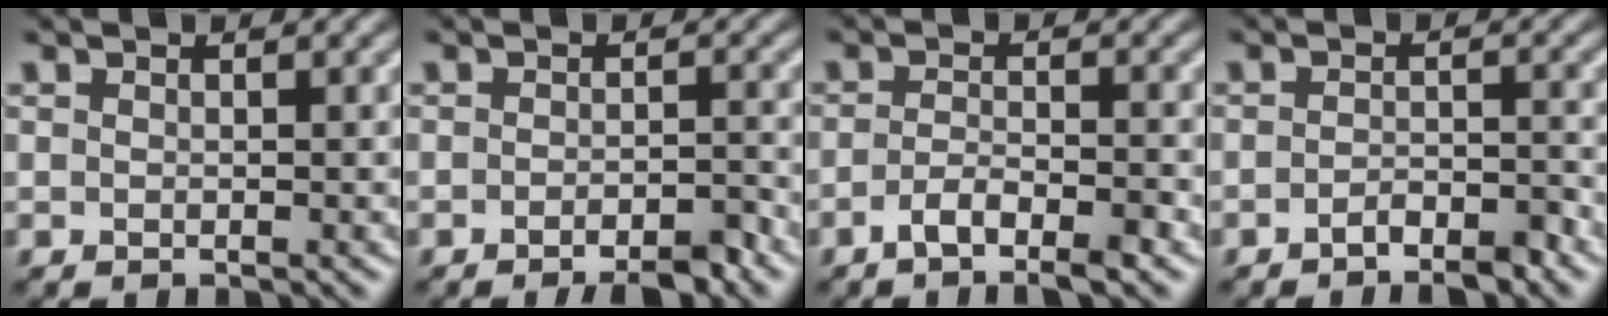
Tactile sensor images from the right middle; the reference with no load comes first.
{"total": 3.1, "force": [-2.2, 1.0, 2.0], "torque": [-0.025, 0.007, -0.032]}
{"total": 3.1, "force": [-2.0, 0.8, 2.3], "torque": [-0.046, 0.005, -0.038]}
{"total": 2.3, "force": [-1.9, 0.7, 1.2], "torque": [-0.018, 0.010, -0.031]}